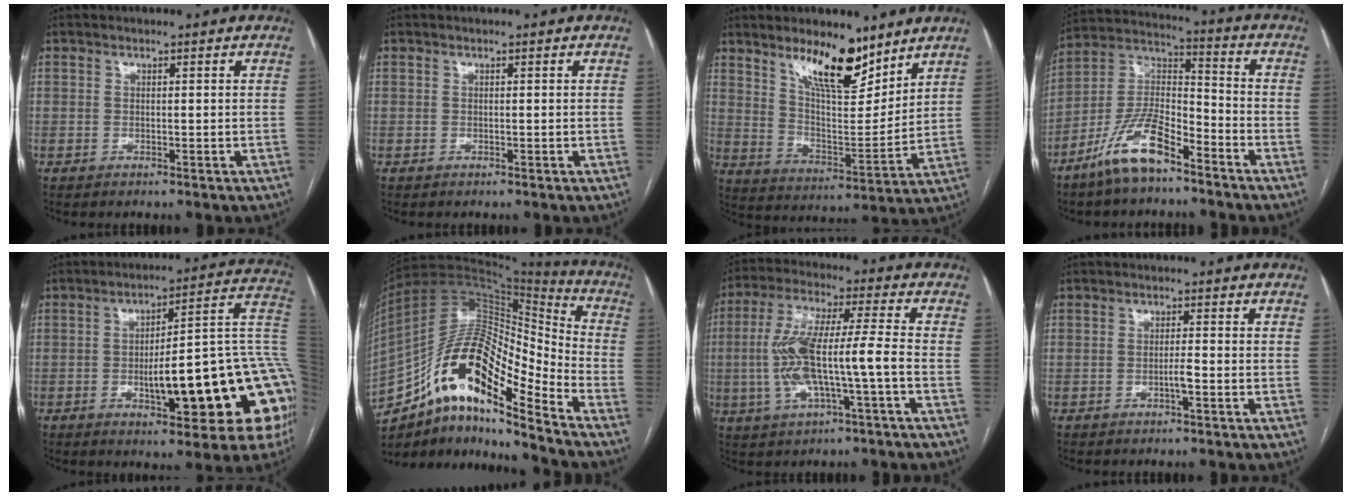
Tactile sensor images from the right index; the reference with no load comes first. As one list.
[{"total": 0.0}, {"total": 12.6, "force": [9.0, 3.7, 8.0], "torque": [-0.133, -0.012, 0.162]}, {"total": 12.2, "force": [-8.3, 3.6, 8.2], "torque": [-0.172, 0.009, -0.160]}, {"total": 24.3, "force": [-4.2, 5.5, 23.2], "torque": [-0.215, 0.033, -0.046]}, {"total": 20.4, "force": [-12.2, 5.1, 15.5], "torque": [-0.299, 0.033, -0.212]}, {"total": 12.6, "force": [-2.4, 1.5, 12.3], "torque": [-0.251, 0.019, -0.042]}, {"total": 1.8, "force": [-0.8, 0.0, 1.6], "torque": [-0.028, 0.000, -0.014]}]